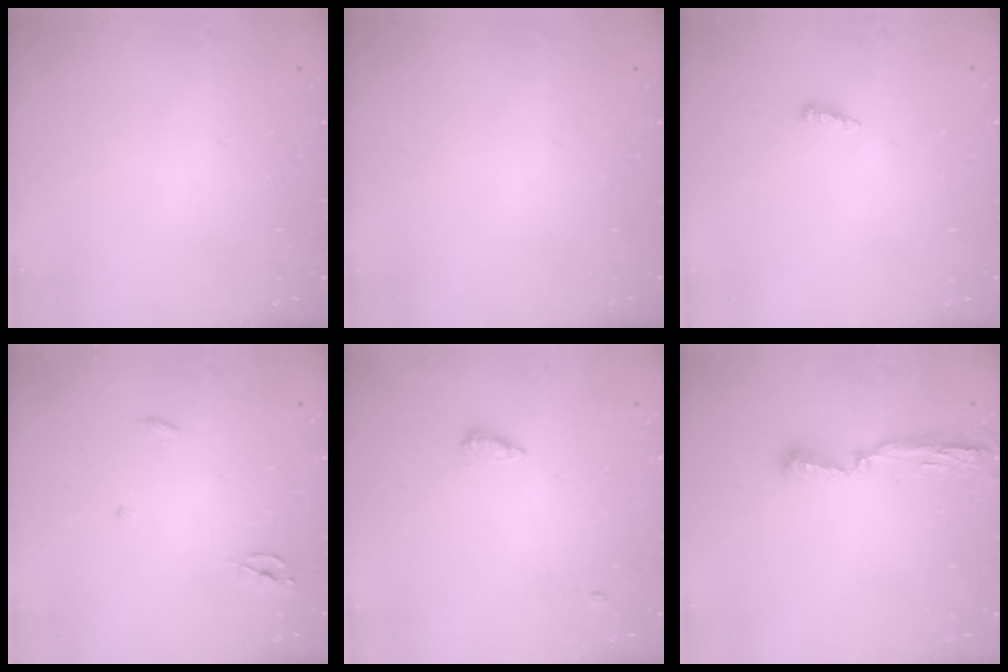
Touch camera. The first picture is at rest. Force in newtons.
{"total": 0.0}
{"total": 3.7, "press": 3.6, "slide": 0.4}
{"total": 2.3, "press": 2.3, "slide": 0.1}
{"total": 5.2, "press": 5.1, "slide": 1.0}
{"total": 9.5, "press": 7.8, "slide": 5.5}